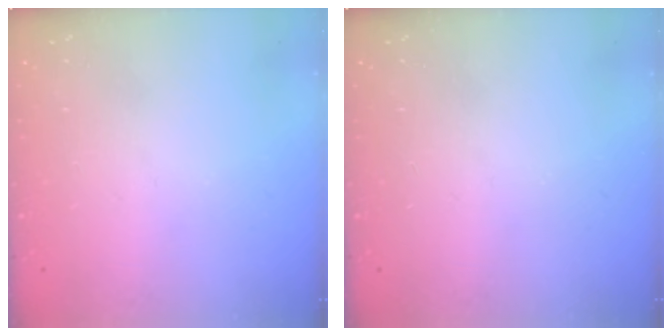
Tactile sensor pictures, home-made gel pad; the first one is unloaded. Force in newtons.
{"total": 0.0}